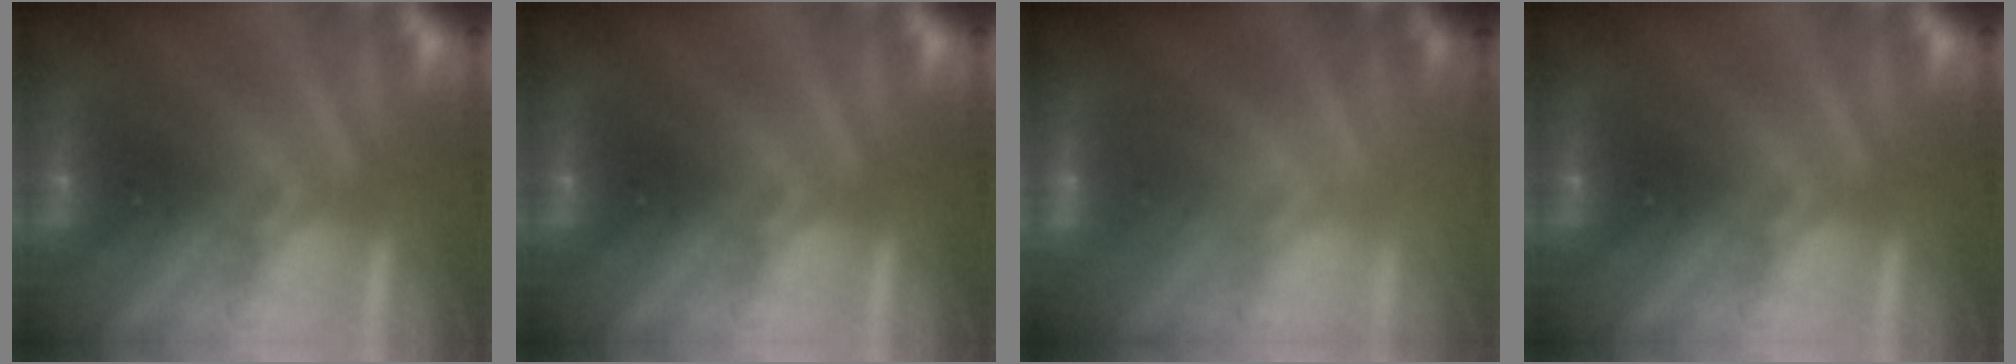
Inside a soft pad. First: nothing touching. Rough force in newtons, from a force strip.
{"total": 0.0}
{"total": 2.3}
{"total": 0.0}